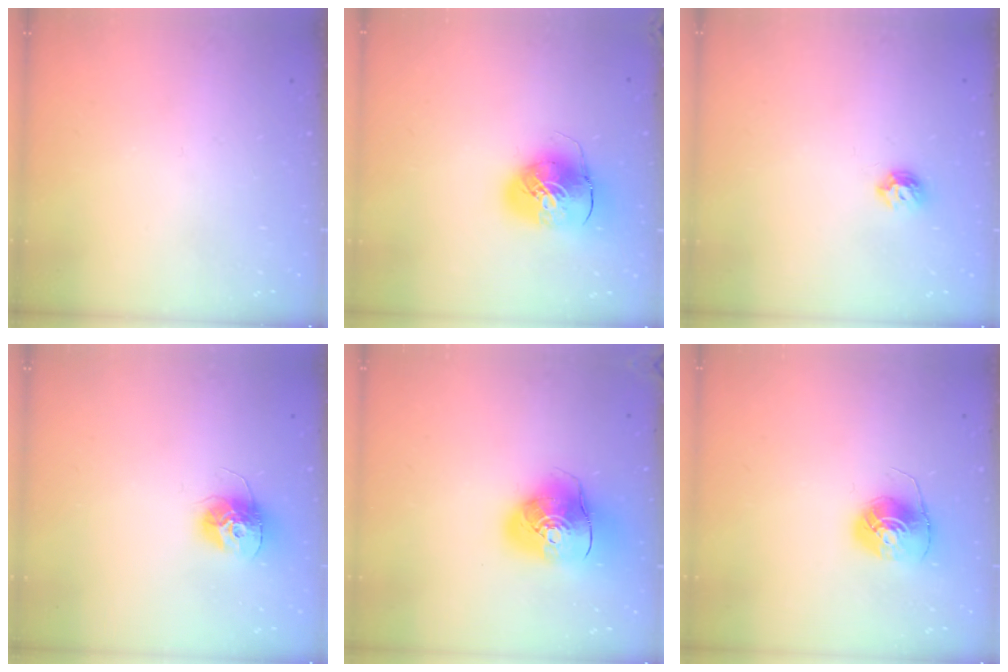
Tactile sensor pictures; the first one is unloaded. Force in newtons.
{"total": 10.5, "press": 10.4, "slide": 1.8}
{"total": 6.6, "press": 6.6, "slide": 1.0}
{"total": 12.3, "press": 12.3, "slide": 1.0}
{"total": 12.8, "press": 12.6, "slide": 2.1}
{"total": 7.9, "press": 7.9, "slide": 0.1}